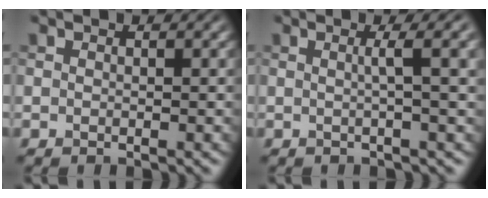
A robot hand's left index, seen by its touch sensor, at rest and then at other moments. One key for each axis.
{"total": 4.0, "fx": 0.6, "fy": 0.9, "fz": 3.8, "tx": -0.040, "ty": 0.011, "tz": 0.003}